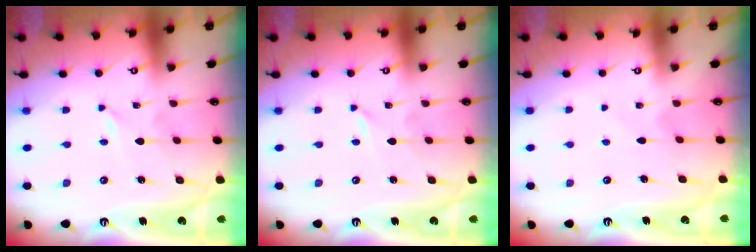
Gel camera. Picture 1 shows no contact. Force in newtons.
{"total": 0.0}
{"total": 3.0, "press": 3.0, "slide": 0.3}